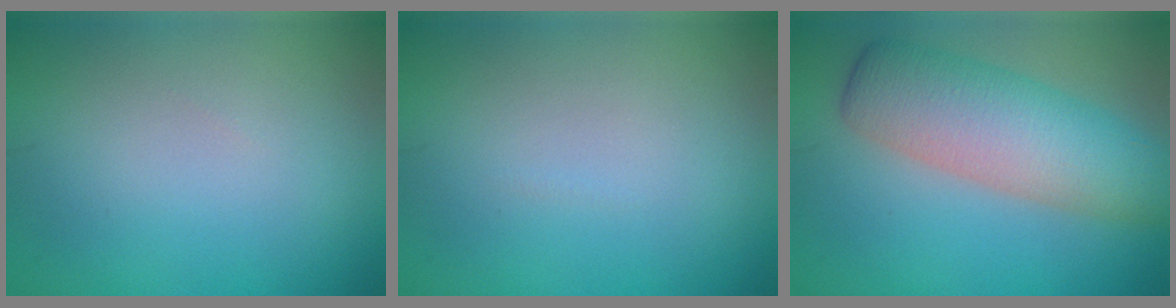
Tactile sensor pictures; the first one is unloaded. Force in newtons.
{"total": 0.0}
{"total": 7.5, "press": 7.5, "slide": 0.3}